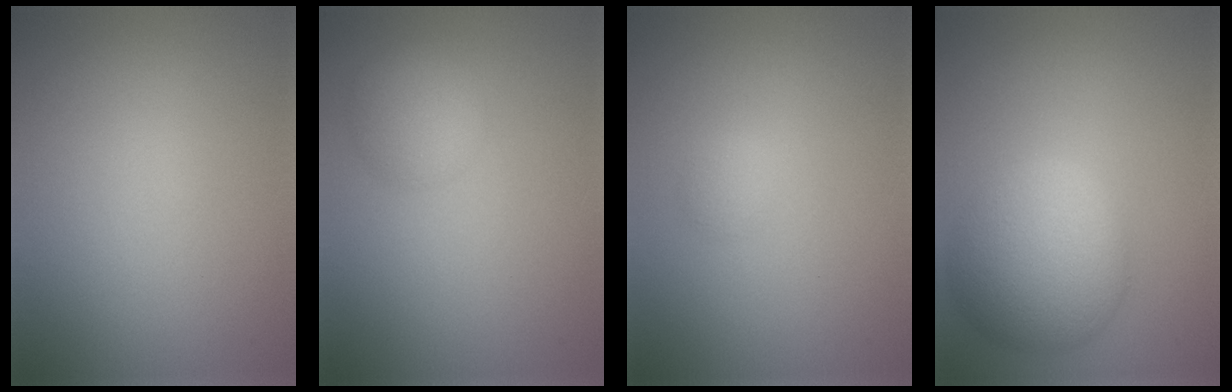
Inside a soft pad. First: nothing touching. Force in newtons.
{"total": 2.9, "press": 2.8, "slide": 0.3}
{"total": 0.9, "press": 0.9, "slide": 0.1}
{"total": 7.1, "press": 7.1, "slide": 0.4}